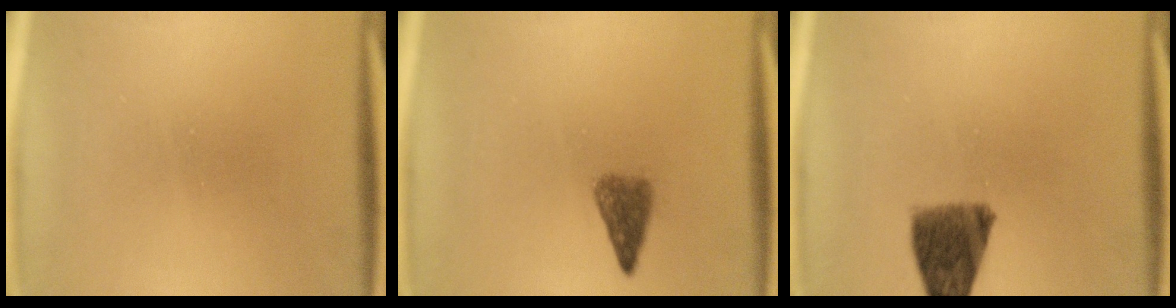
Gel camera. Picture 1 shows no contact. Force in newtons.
{"total": 3.2}
{"total": 8.3}